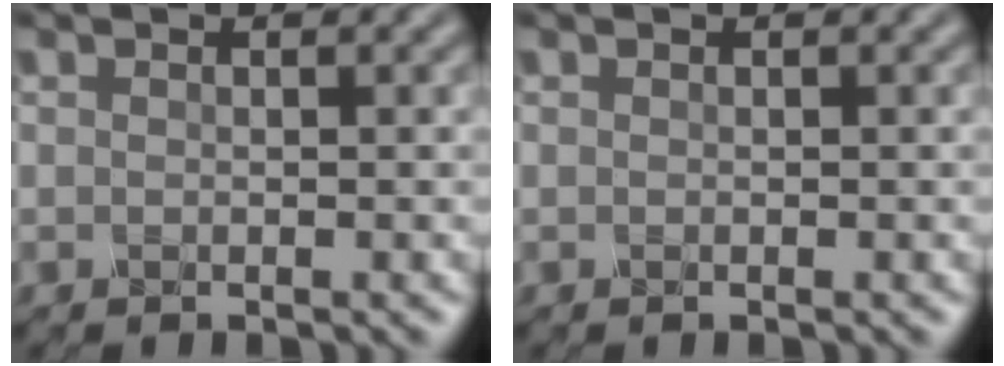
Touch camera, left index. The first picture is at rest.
{"total": 0.0}